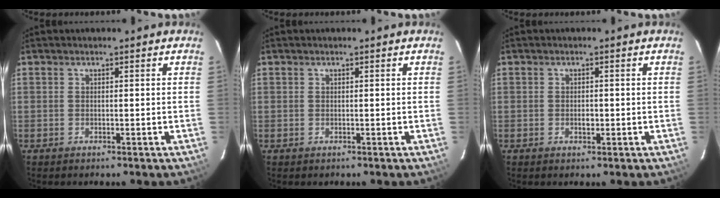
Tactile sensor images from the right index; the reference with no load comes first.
{"total": 0.8, "force": [-0.1, 0.8, -0.1], "torque": [0.001, 0.003, 0.002]}
{"total": 1.2, "force": [-0.3, 0.9, 0.8], "torque": [-0.013, 0.001, -0.004]}